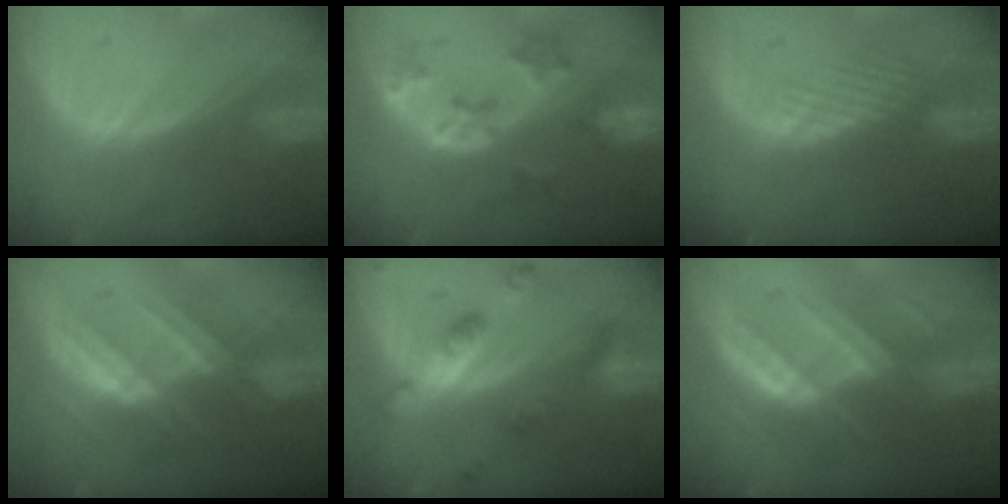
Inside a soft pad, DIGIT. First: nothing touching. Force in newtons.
{"total": 6.4, "press": 6.1, "slide": 1.7}
{"total": 2.2, "press": 2.2, "slide": 0.2}
{"total": 7.3, "press": 6.8, "slide": 2.7}
{"total": 7.4, "press": 7.4, "slide": 0.5}
{"total": 7.1, "press": 6.9, "slide": 1.8}